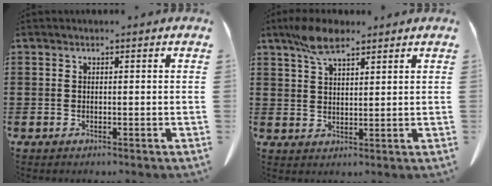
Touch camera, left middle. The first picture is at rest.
{"total": 6.5, "force": [4.5, 2.2, 4.2], "torque": [-0.092, 0.003, 0.083]}